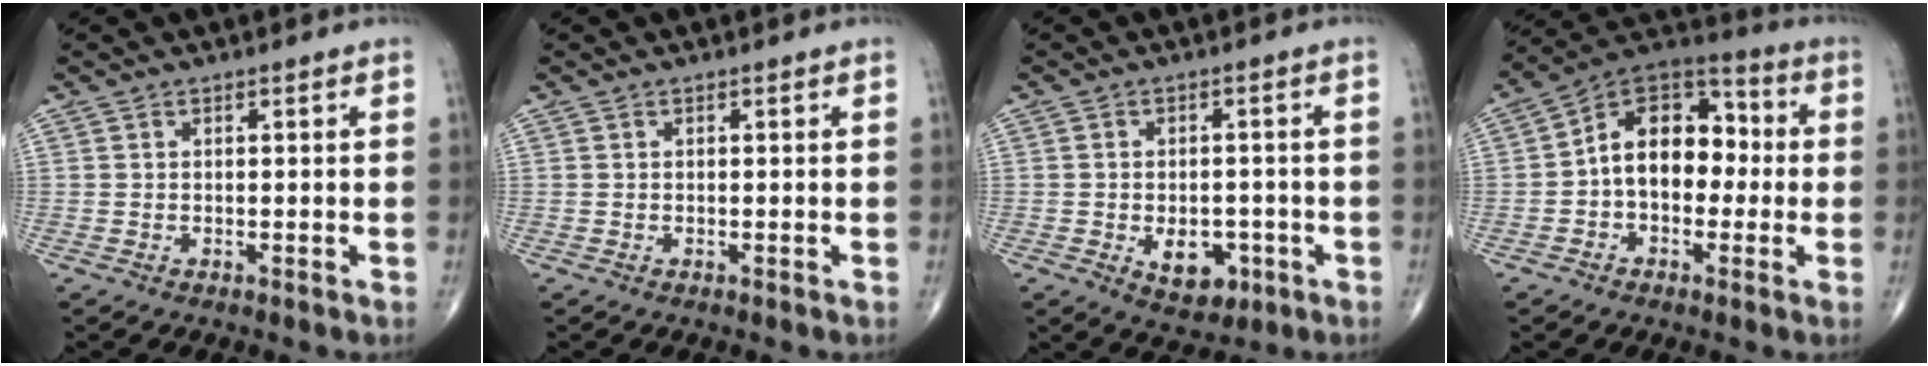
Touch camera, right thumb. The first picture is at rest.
{"total": 0.0}
{"total": 7.1, "force": [-2.5, 4.6, 4.9], "torque": [-0.042, 0.008, -0.024]}
{"total": 14.1, "force": [-0.5, 9.5, 10.4], "torque": [-0.125, 0.048, -0.024]}